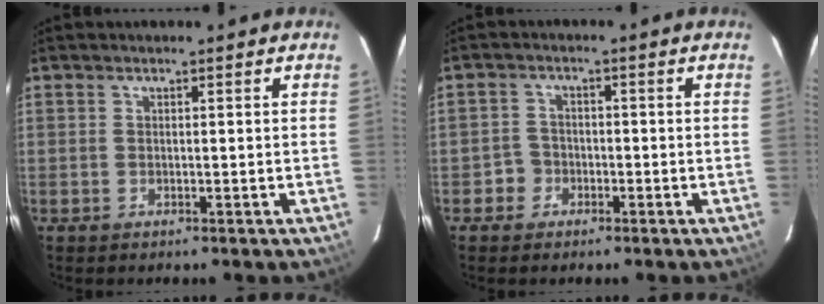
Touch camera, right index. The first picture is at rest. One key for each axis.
{"total": 3.2, "fx": -1.6, "fy": 2.8, "fz": -0.1, "tx": 0.002, "ty": 0.015, "tz": -0.030}